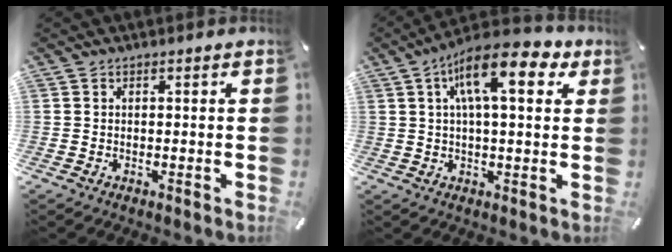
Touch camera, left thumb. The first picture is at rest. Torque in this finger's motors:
{"motor_torque": [0.97, 1.01, 1.53, -1.24, 0.44]}